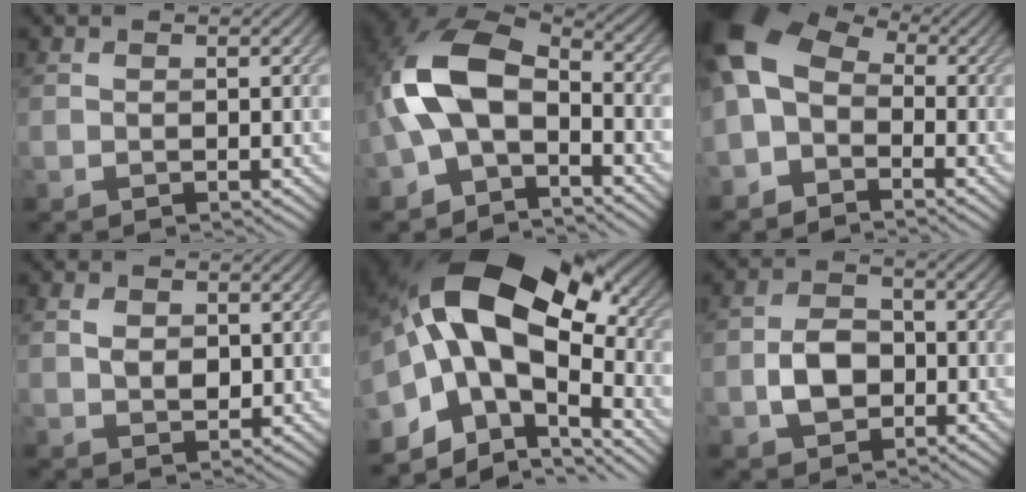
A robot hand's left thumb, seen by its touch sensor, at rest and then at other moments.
{"total": 10.9, "force": [-2.6, 6.4, 8.4], "torque": [-0.186, 0.003, -0.066]}
{"total": 8.6, "force": [-1.9, 5.9, 6.0], "torque": [-0.143, 0.003, -0.051]}
{"total": 2.5, "force": [0.6, 1.7, 1.8], "torque": [-0.036, 0.000, 0.012]}
{"total": 17.6, "force": [-0.4, 10.2, 14.4], "torque": [-0.248, 0.005, -0.008]}
{"total": 4.8, "force": [-1.5, 3.5, 3.0], "torque": [-0.058, 0.000, -0.034]}